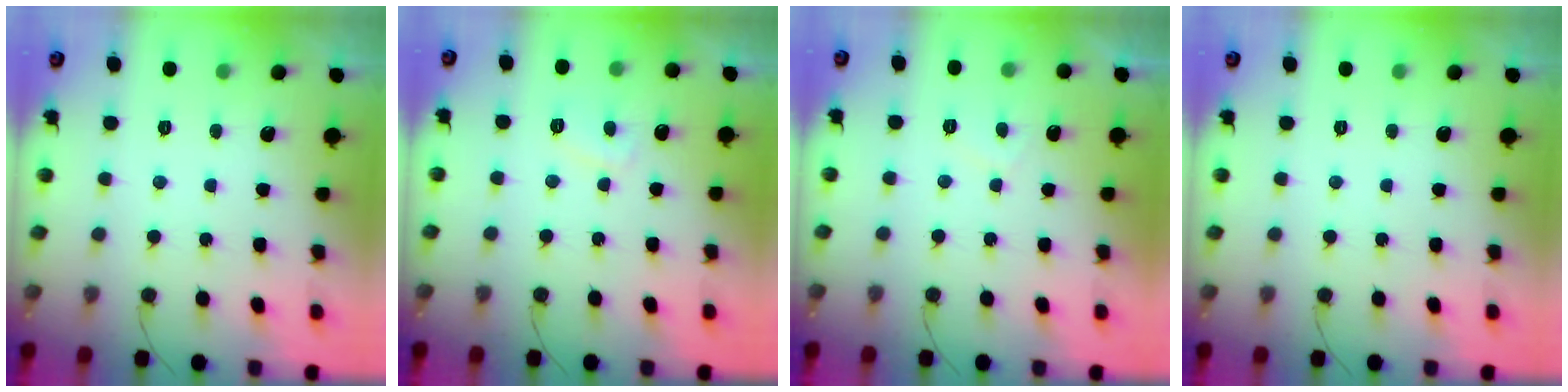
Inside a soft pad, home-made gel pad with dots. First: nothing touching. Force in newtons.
{"total": 2.9, "press": 2.9, "slide": 0.1}
{"total": 0.7, "press": 0.5, "slide": 0.5}
{"total": 0.0}